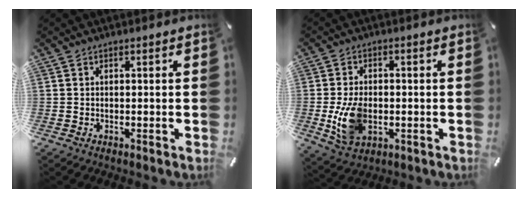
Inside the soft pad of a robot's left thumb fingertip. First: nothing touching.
{"total": 9.8, "force": [-1.6, 6.4, 7.3], "torque": [-0.155, -0.003, -0.028]}